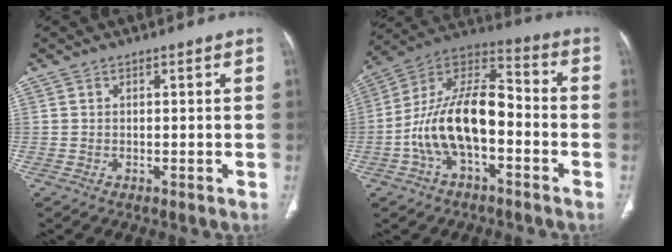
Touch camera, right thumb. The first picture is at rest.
{"total": 17.1, "force": [-4.2, 8.6, 14.1], "torque": [-0.253, 0.057, -0.081]}